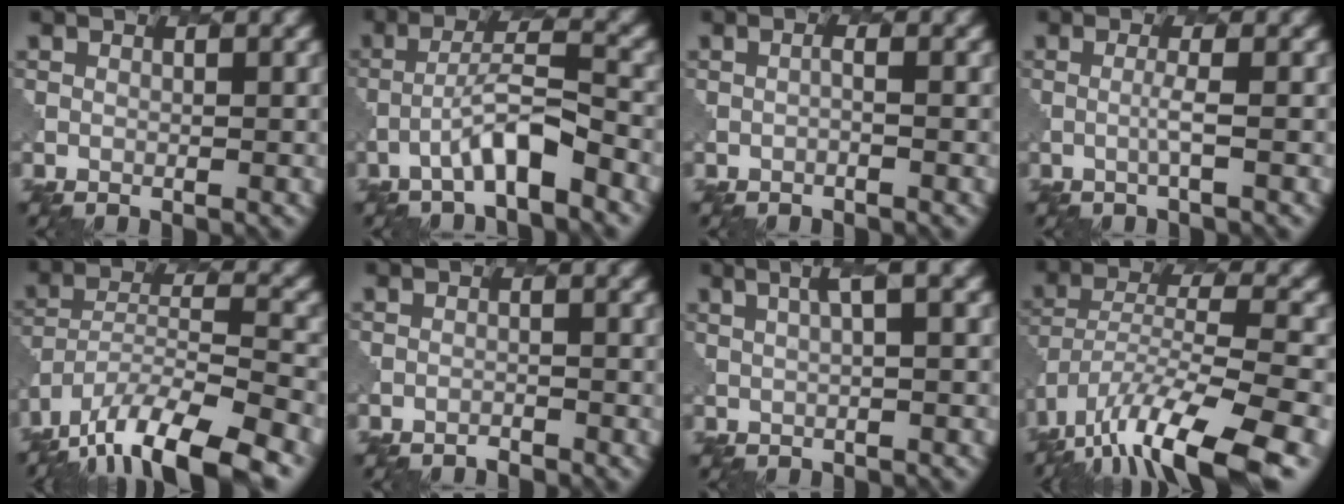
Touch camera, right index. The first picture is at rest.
{"total": 4.2, "force": [-2.3, 0.6, 3.5], "torque": [-0.063, 0.015, -0.041]}
{"total": 0.6, "force": [-0.2, 0.0, 0.5], "torque": [-0.005, 0.001, -0.008]}
{"total": 1.2, "force": [0.0, 0.0, 1.2], "torque": [-0.020, 0.003, -0.006]}
{"total": 12.4, "force": [-9.4, 3.7, 7.3], "torque": [-0.136, -0.005, -0.158]}
{"total": 0.8, "force": [-0.7, 0.1, -0.1], "torque": [0.006, -0.002, -0.014]}
{"total": 3.3, "force": [1.3, 0.7, 3.0], "torque": [-0.040, 0.013, 0.022]}
{"total": 12.5, "force": [-8.5, 3.4, 8.5], "torque": [-0.164, -0.005, -0.144]}